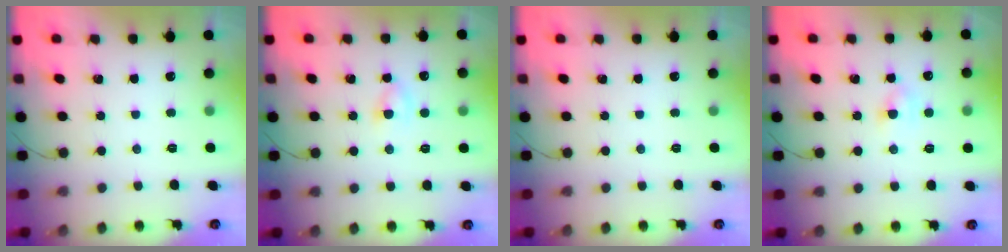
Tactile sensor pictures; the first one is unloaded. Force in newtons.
{"total": 2.4, "press": 2.2, "slide": 1.0}
{"total": 0.0}
{"total": 3.0, "press": 2.9, "slide": 0.8}